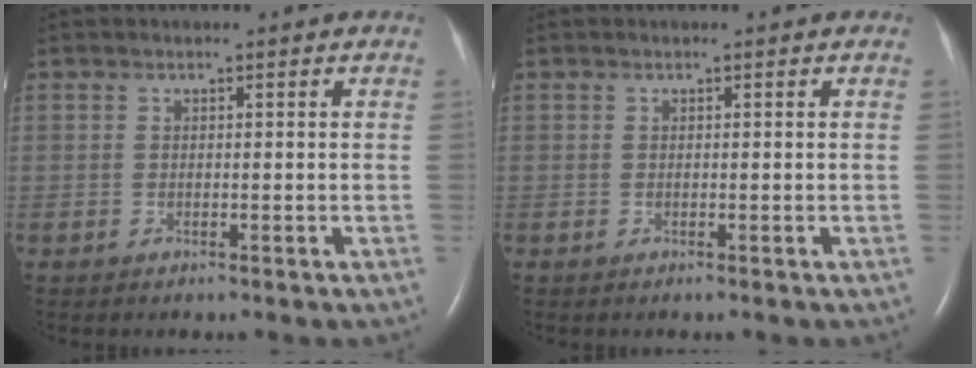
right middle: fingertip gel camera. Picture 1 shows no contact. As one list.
[{"total": 0.0}]